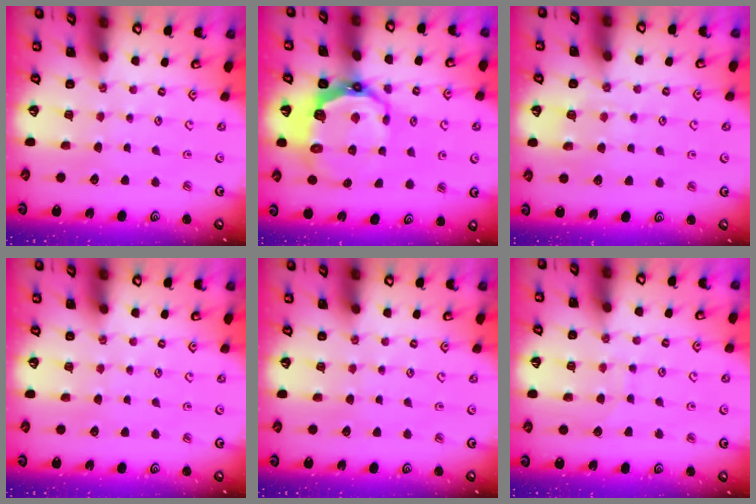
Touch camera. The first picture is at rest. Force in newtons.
{"total": 11.4, "press": 10.1, "slide": 5.4}
{"total": 4.9, "press": 4.8, "slide": 0.8}
{"total": 0.0}
{"total": 0.0}
{"total": 6.8, "press": 6.8, "slide": 0.5}